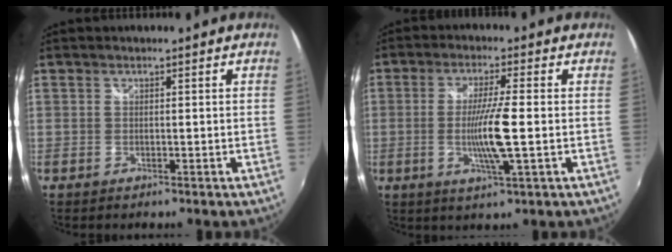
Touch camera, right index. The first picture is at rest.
{"total": 8.1, "force": [-1.3, -0.1, 8.0], "torque": [-0.146, -0.014, -0.025]}